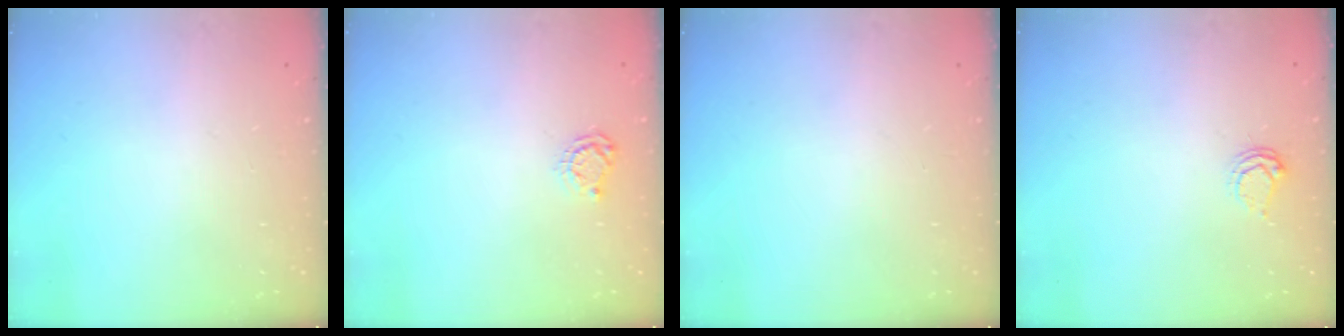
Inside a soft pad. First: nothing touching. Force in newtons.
{"total": 5.3, "press": 5.3, "slide": 0.6}
{"total": 0.0}
{"total": 3.6, "press": 3.6, "slide": 0.3}